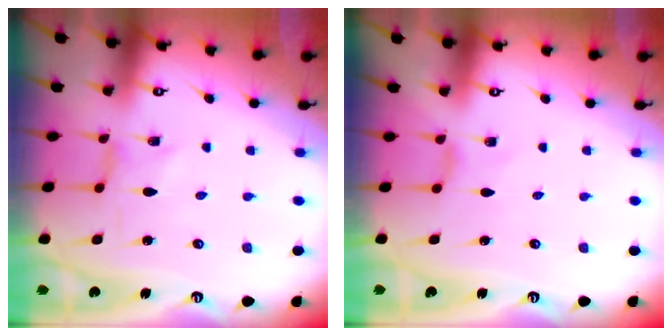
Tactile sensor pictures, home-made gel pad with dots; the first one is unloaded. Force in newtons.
{"total": 0.0}